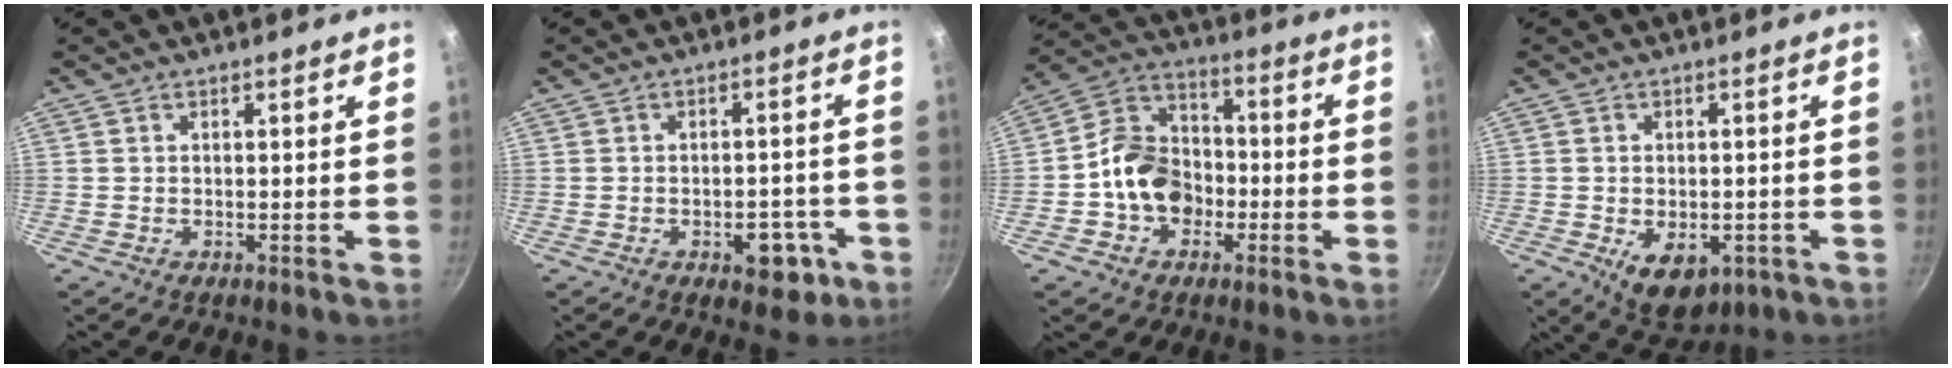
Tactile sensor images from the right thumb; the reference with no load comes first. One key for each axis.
{"total": 7.1, "fx": -3.0, "fy": 4.1, "fz": 4.9, "tx": -0.035, "ty": 0.021, "tz": -0.030}
{"total": 12.5, "fx": -3.0, "fy": 10.0, "fz": 6.9, "tx": -0.086, "ty": 0.043, "tz": -0.069}
{"total": 8.8, "fx": -2.8, "fy": 5.4, "fz": 6.4, "tx": -0.070, "ty": 0.000, "tz": -0.023}